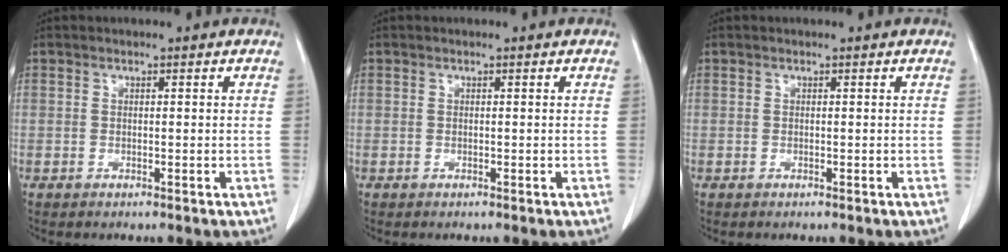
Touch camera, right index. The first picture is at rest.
{"total": 0.0}
{"total": 0.0}